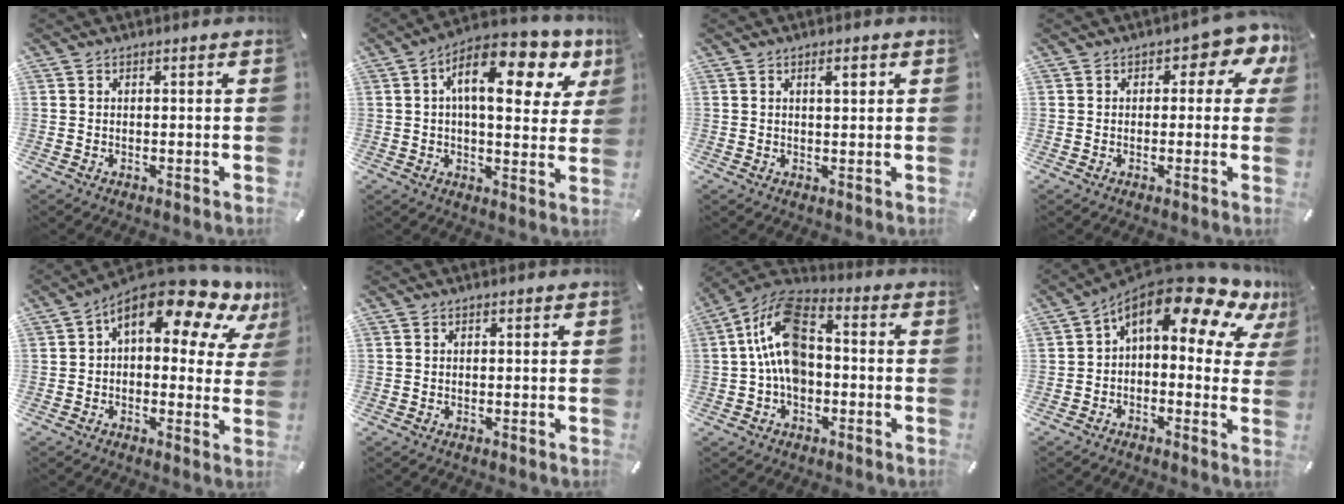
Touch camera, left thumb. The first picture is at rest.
{"total": 15.7, "force": [6.6, 7.1, 12.4], "torque": [-0.194, -0.025, 0.107]}
{"total": 2.5, "force": [1.1, 0.9, 2.1], "torque": [-0.027, -0.001, 0.015]}
{"total": 5.8, "force": [2.2, 3.2, 4.2], "torque": [-0.049, -0.009, 0.031]}
{"total": 15.9, "force": [9.4, 6.7, 10.9], "torque": [-0.176, -0.061, 0.159]}
{"total": 0.0}
{"total": 13.2, "force": [0.0, 8.5, 10.1], "torque": [-0.224, 0.008, -0.002]}
{"total": 15.7, "force": [9.1, 5.6, 11.6], "torque": [-0.184, -0.074, 0.146]}